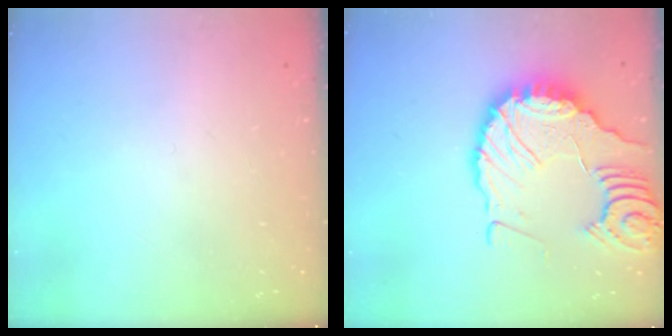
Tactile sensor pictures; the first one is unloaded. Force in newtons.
{"total": 16.8, "press": 16.8, "slide": 1.8}